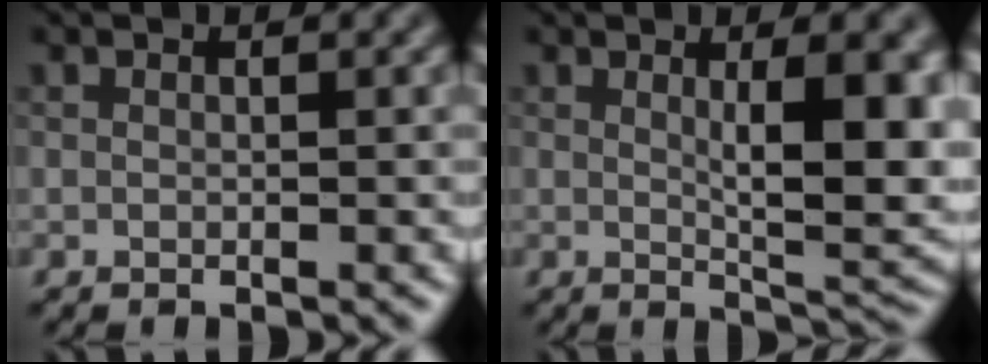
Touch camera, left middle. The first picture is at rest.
{"total": 7.7, "force": [1.2, 2.0, 7.3], "torque": [-0.097, -0.009, 0.028]}